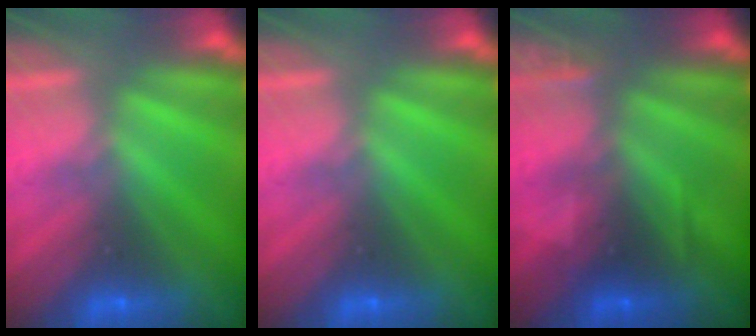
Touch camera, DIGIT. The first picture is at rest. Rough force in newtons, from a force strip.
{"total": 0.0}
{"total": 2.4}